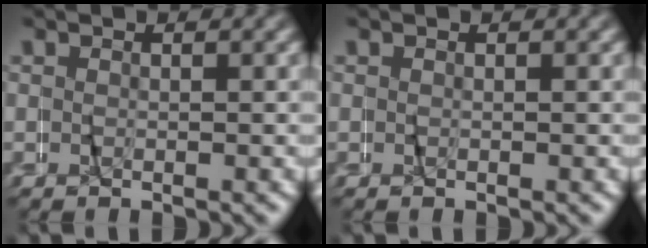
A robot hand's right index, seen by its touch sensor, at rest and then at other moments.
{"total": 0.0}